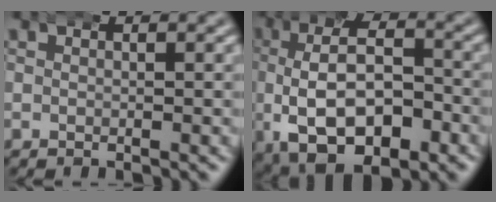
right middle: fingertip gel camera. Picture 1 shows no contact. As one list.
[{"total": 12.5, "force": [-2.9, 8.0, 9.1], "torque": [-0.177, -0.035, -0.028]}]